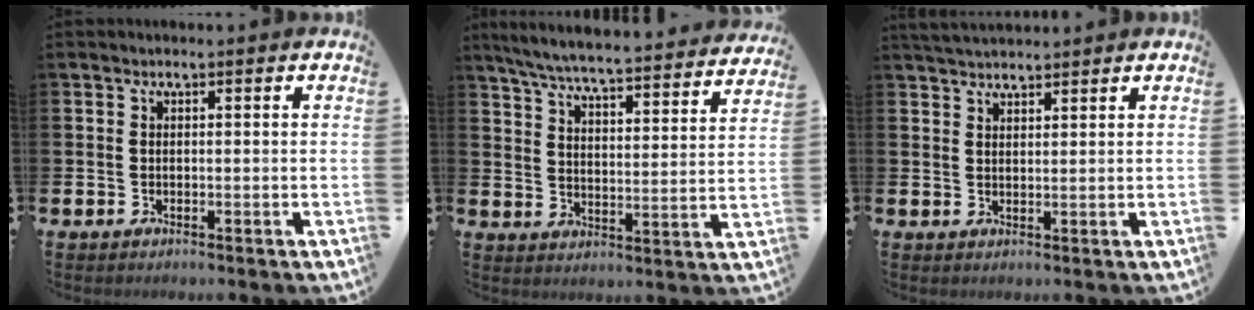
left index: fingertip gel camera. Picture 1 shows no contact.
{"total": 6.4, "force": [6.0, 0.2, 2.3], "torque": [-0.074, -0.047, 0.100]}
{"total": 3.0, "force": [2.9, 0.4, 0.3], "torque": [-0.013, -0.009, 0.055]}